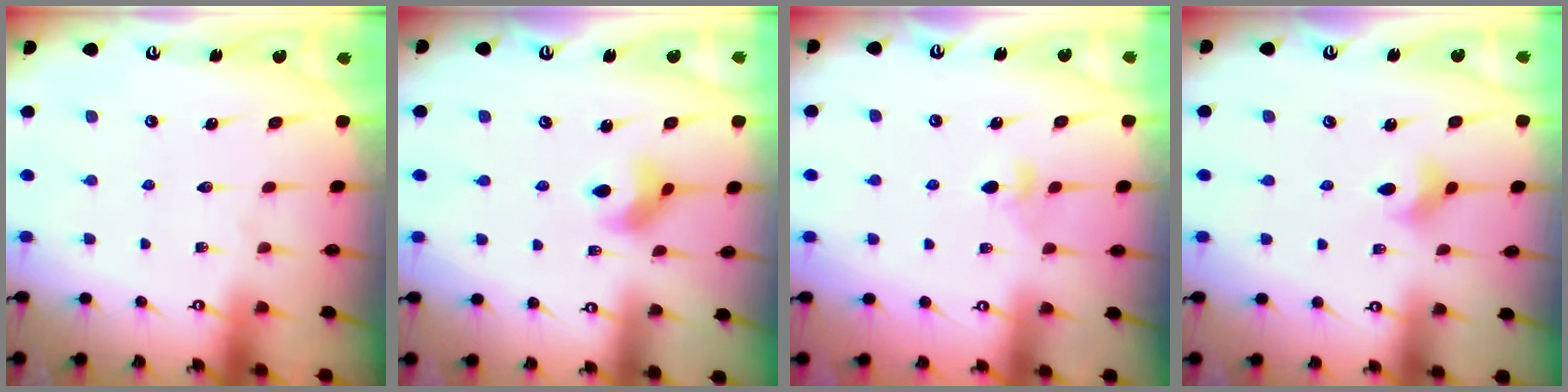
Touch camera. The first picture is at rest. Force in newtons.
{"total": 6.5, "press": 6.5, "slide": 0.6}
{"total": 2.8, "press": 2.7, "slide": 0.4}
{"total": 4.0, "press": 3.9, "slide": 0.8}